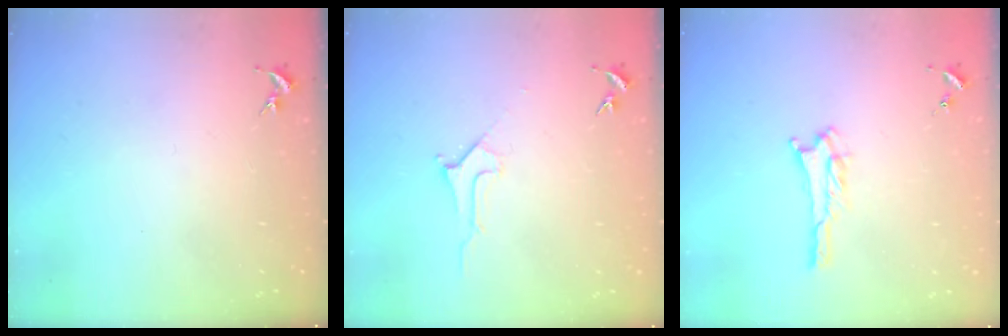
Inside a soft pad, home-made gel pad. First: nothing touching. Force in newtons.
{"total": 2.8, "press": 2.8, "slide": 0.4}
{"total": 2.8, "press": 2.8, "slide": 0.3}